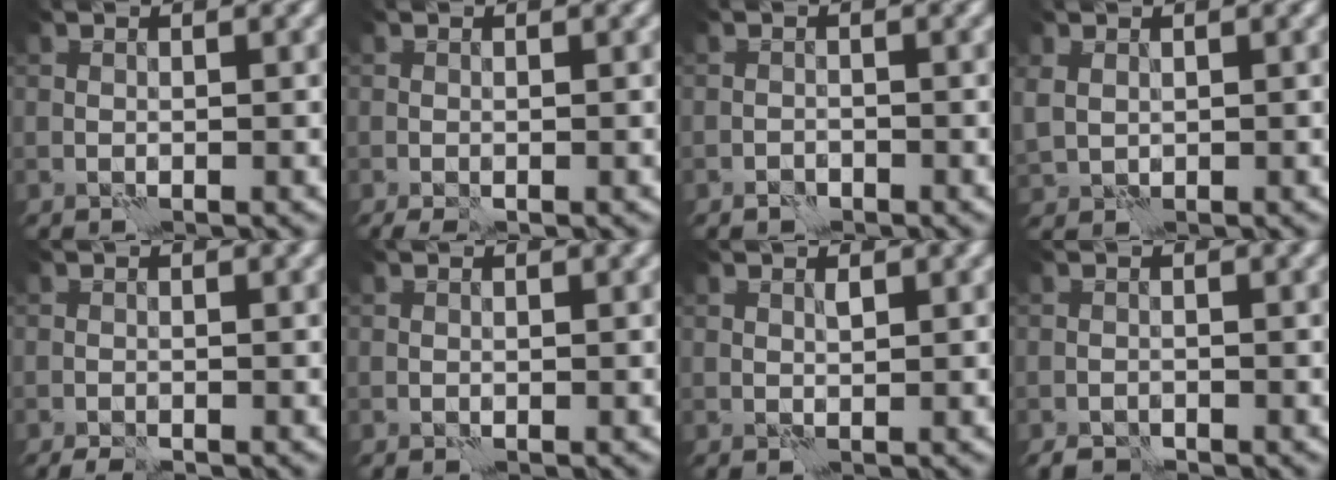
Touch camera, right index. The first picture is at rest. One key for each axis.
{"total": 1.2, "fx": -0.7, "fy": 0.2, "fz": 0.9, "tx": -0.023, "ty": -0.002, "tz": -0.013}
{"total": 0.6, "fx": -0.5, "fy": 0.2, "fz": -0.1, "tx": 0.005, "ty": 0.003, "tz": -0.010}
{"total": 1.4, "fx": 0.6, "fy": 1.1, "fz": 0.5, "tx": -0.014, "ty": -0.003, "tz": 0.016}
{"total": 1.3, "fx": -1.1, "fy": 0.1, "fz": 0.7, "tx": -0.023, "ty": 0.000, "tz": -0.021}
{"total": 0.0}
{"total": 0.6, "fx": 0.6, "fy": 0.0, "fz": 0.1, "tx": -0.001, "ty": -0.002, "tz": 0.010}
{"total": 1.4, "fx": -1.3, "fy": 0.4, "fz": 0.1, "tx": -0.005, "ty": -0.001, "tz": -0.026}